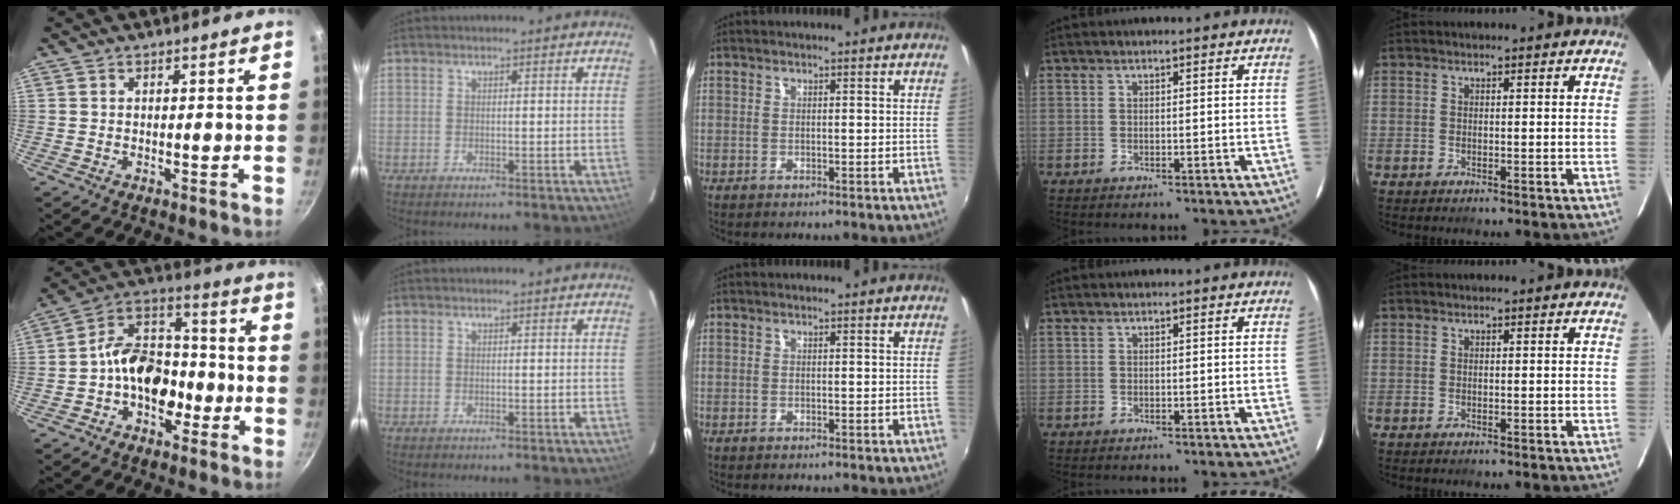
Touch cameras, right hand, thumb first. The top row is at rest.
{"thumb": {"total": 12.8, "force": [-3.3, 8.9, 8.6], "torque": [-0.094, 0.053, -0.070]}}